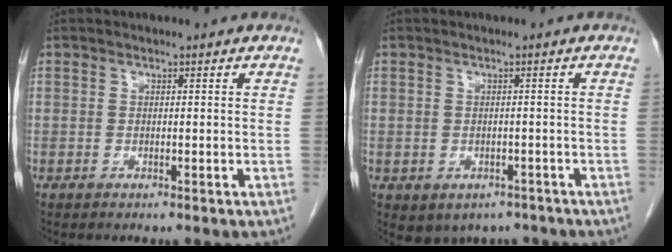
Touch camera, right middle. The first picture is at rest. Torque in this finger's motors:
{"motor_torque": [0.06, -0.05, 0.02, 0.03]}